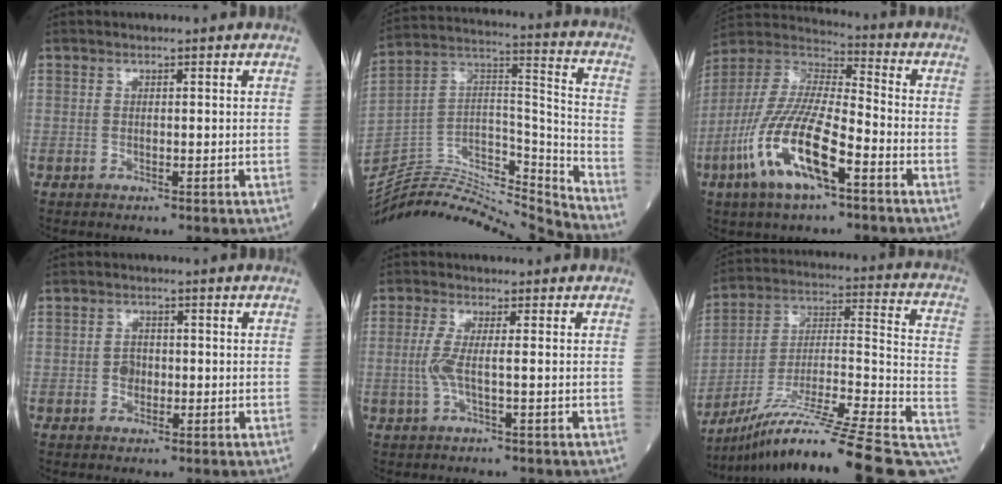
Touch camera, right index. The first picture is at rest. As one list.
[{"total": 23.2, "force": [-22.7, 0.4, 4.7], "torque": [-0.088, 0.039, -0.372]}, {"total": 16.1, "force": [-7.0, 4.0, 13.9], "torque": [-0.297, -0.011, -0.133]}, {"total": 1.9, "force": [-0.4, 1.5, 1.1], "torque": [-0.017, 0.005, -0.007]}, {"total": 3.2, "force": [-0.4, -0.1, 3.1], "torque": [-0.082, -0.003, -0.012]}, {"total": 24.7, "force": [-17.0, 1.3, 17.9], "torque": [-0.223, 0.021, -0.285]}]